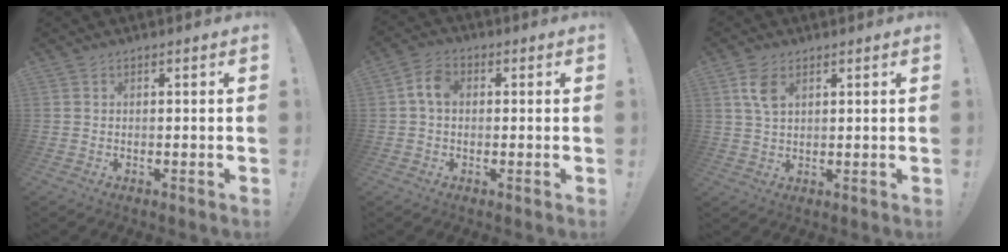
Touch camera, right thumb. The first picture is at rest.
{"total": 6.0, "force": [0.6, 3.9, 4.5], "torque": [-0.086, 0.012, 0.012]}
{"total": 5.7, "force": [2.5, 3.1, 4.1], "torque": [-0.073, -0.002, 0.048]}